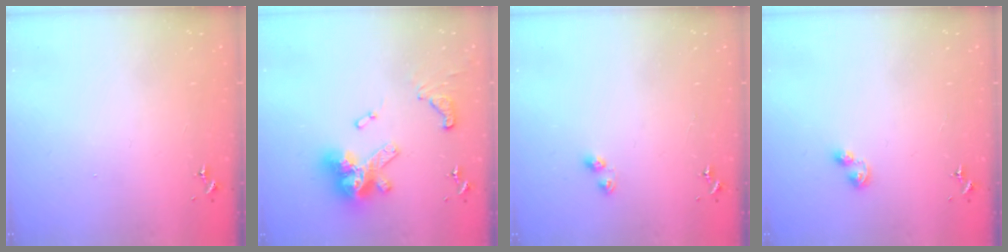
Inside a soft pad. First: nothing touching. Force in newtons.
{"total": 18.7, "press": 18.6, "slide": 1.5}
{"total": 4.1, "press": 4.1, "slide": 0.3}
{"total": 4.5, "press": 4.4, "slide": 0.6}